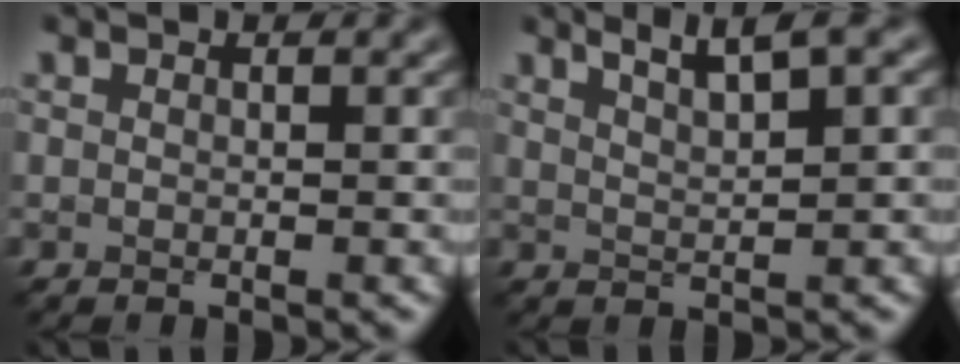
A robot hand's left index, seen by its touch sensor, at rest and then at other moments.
{"total": 3.4, "force": [2.4, 0.4, 2.4], "torque": [-0.031, 0.005, 0.044]}